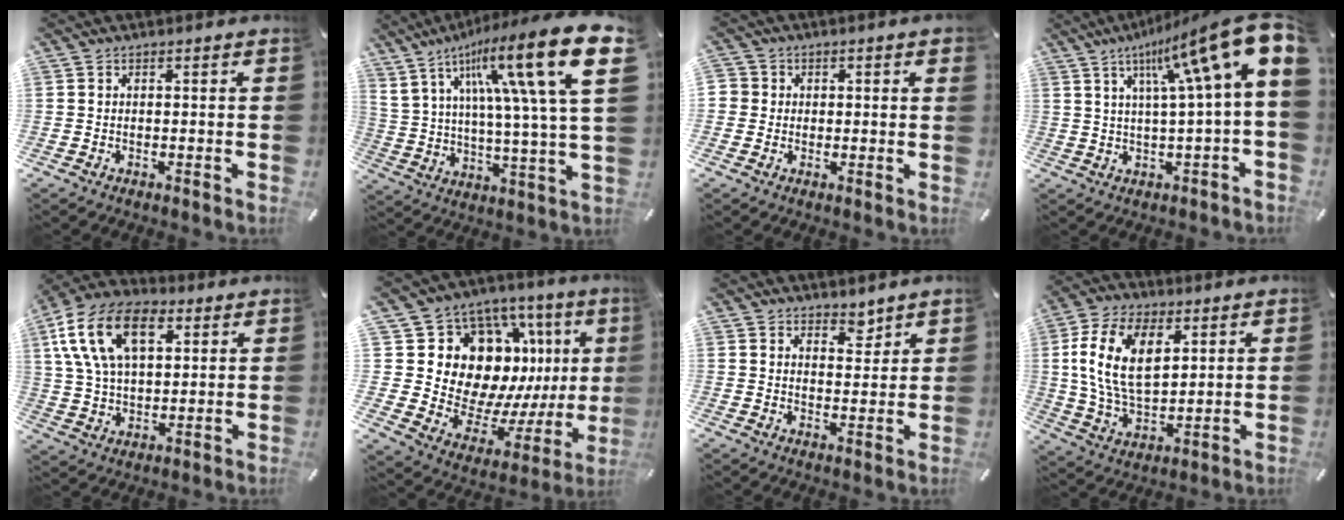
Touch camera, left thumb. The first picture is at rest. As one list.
[{"total": 25.1, "force": [10.7, 5.7, 21.9], "torque": [-0.355, -0.056, 0.161]}, {"total": 2.4, "force": [0.6, 2.2, 0.7], "torque": [-0.010, 0.002, 0.008]}, {"total": 18.2, "force": [8.5, 2.8, 15.9], "torque": [-0.249, -0.061, 0.126]}, {"total": 16.9, "force": [7.0, 10.3, 11.5], "torque": [-0.244, -0.003, 0.125]}, {"total": 18.1, "force": [7.8, 13.3, 9.5], "torque": [-0.129, -0.088, 0.173]}, {"total": 4.4, "force": [3.8, 2.1, 0.4], "torque": [0.012, -0.027, 0.065]}, {"total": 15.0, "force": [5.0, 8.9, 11.0], "torque": [-0.243, -0.004, 0.086]}]